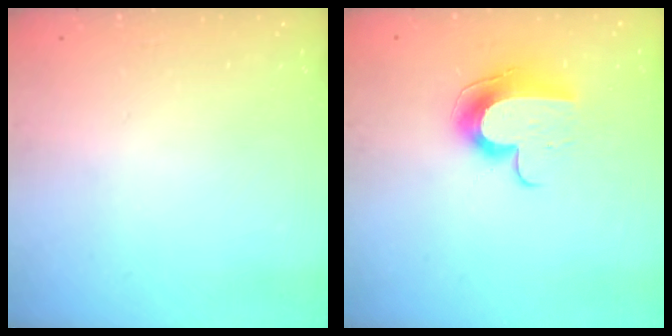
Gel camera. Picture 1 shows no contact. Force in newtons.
{"total": 11.5, "press": 11.4, "slide": 0.9}